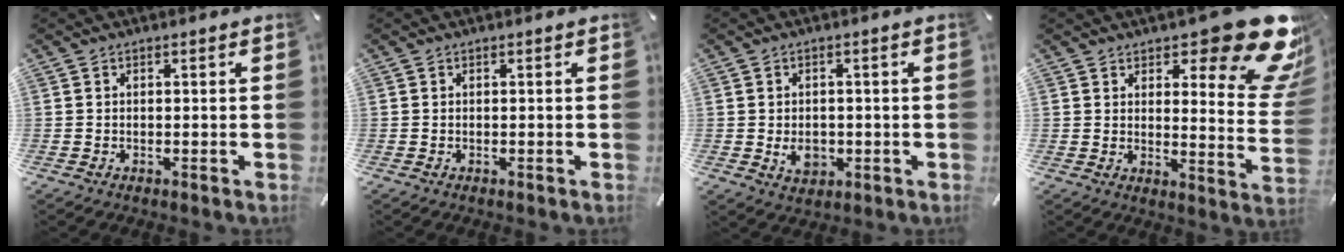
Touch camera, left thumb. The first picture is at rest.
{"total": 0.0}
{"total": 4.9, "force": [-0.8, 3.7, 3.0], "torque": [-0.050, -0.007, -0.018]}
{"total": 18.9, "force": [12.5, 7.1, 12.2], "torque": [-0.148, -0.101, 0.212]}